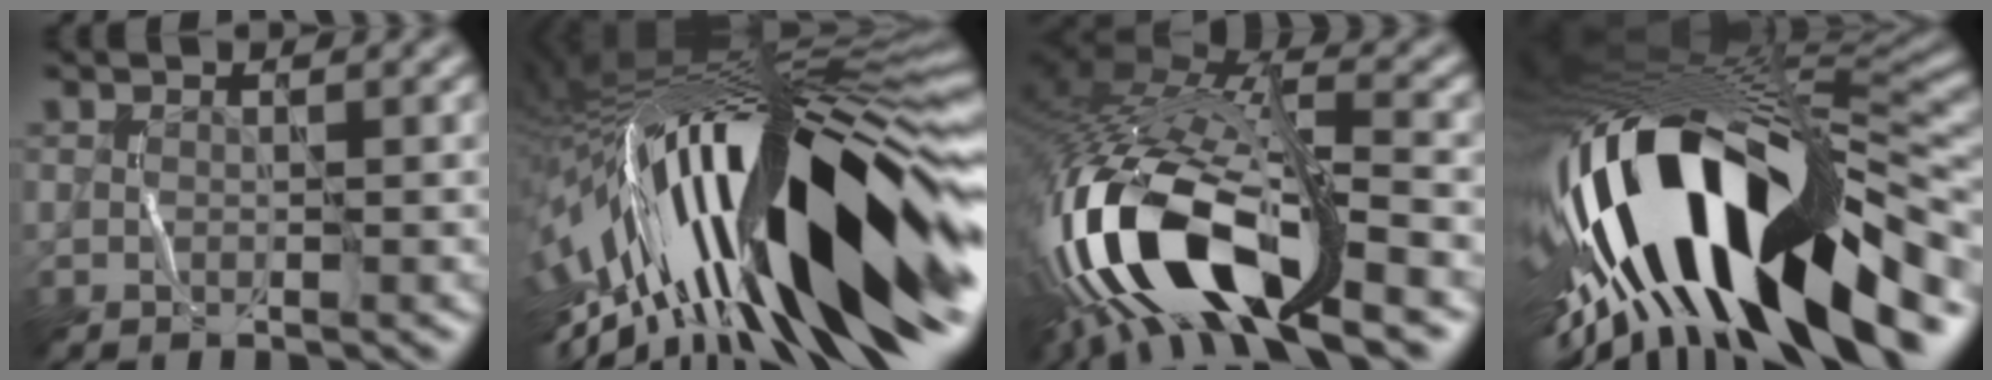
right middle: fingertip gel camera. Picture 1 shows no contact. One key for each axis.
{"total": 19.6, "fx": -2.1, "fy": 6.2, "fz": 18.5, "tx": -0.295, "ty": 0.029, "tz": -0.060}
{"total": 16.8, "fx": -7.0, "fy": 7.0, "fz": 13.5, "tx": -0.292, "ty": -0.014, "tz": -0.120}
{"total": 19.8, "fx": -5.6, "fy": 7.1, "fz": 17.6, "tx": -0.315, "ty": -0.012, "tz": -0.086}